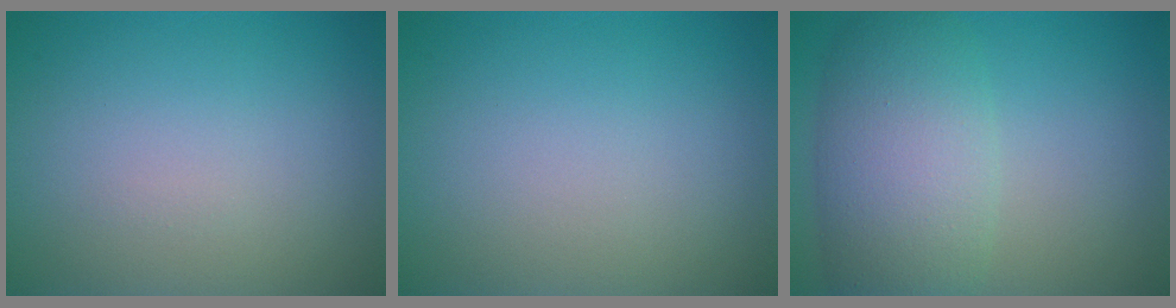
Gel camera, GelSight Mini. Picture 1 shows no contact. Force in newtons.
{"total": 0.0}
{"total": 6.9, "press": 6.9, "slide": 0.1}